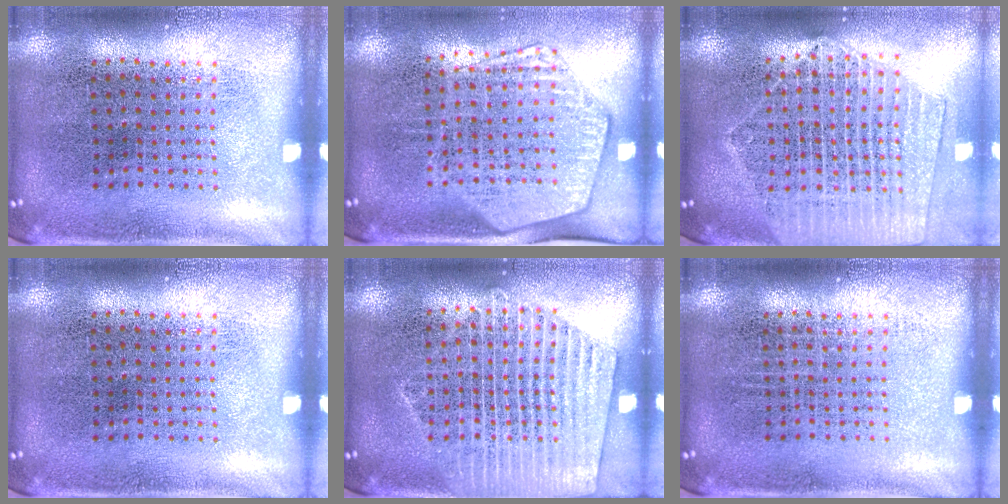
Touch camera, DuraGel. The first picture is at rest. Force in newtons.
{"total": 1.9, "press": 1.7, "slide": 0.9}
{"total": 2.1, "press": 1.9, "slide": 0.9}
{"total": 0.0}
{"total": 1.7, "press": 1.6, "slide": 0.4}
{"total": 0.0}